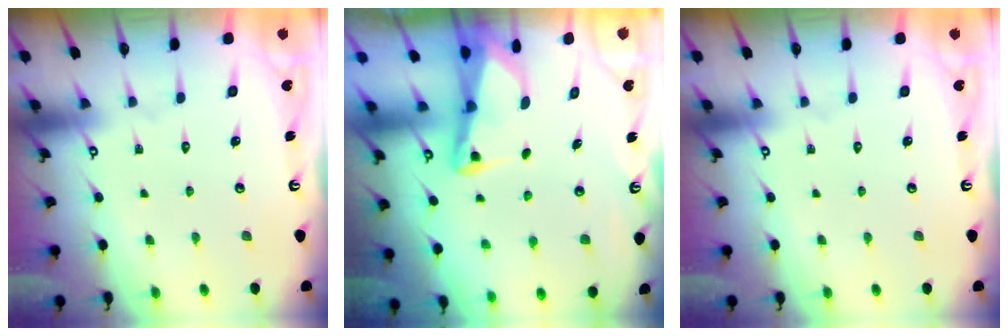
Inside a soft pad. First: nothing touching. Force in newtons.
{"total": 3.1, "press": 3.0, "slide": 0.7}
{"total": 0.0}